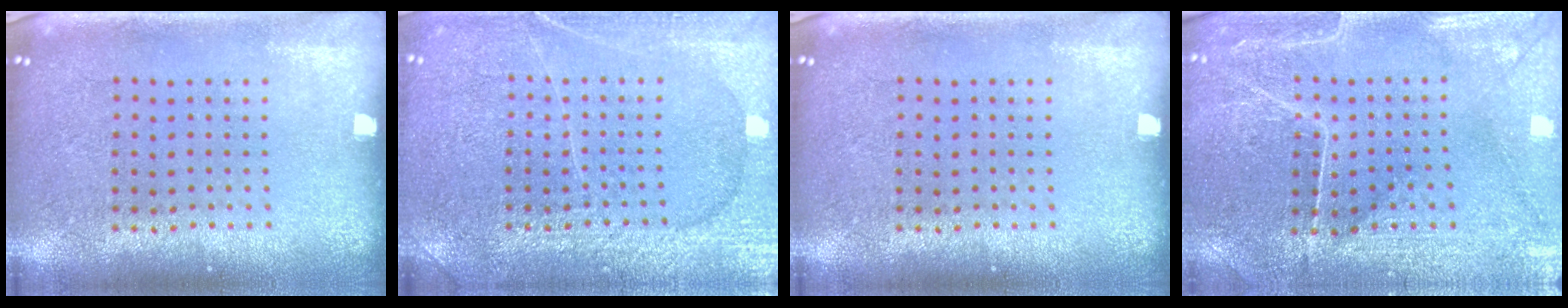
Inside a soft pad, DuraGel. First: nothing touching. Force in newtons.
{"total": 5.2, "press": 5.2, "slide": 0.8}
{"total": 0.0}
{"total": 1.1, "press": 1.0, "slide": 0.4}